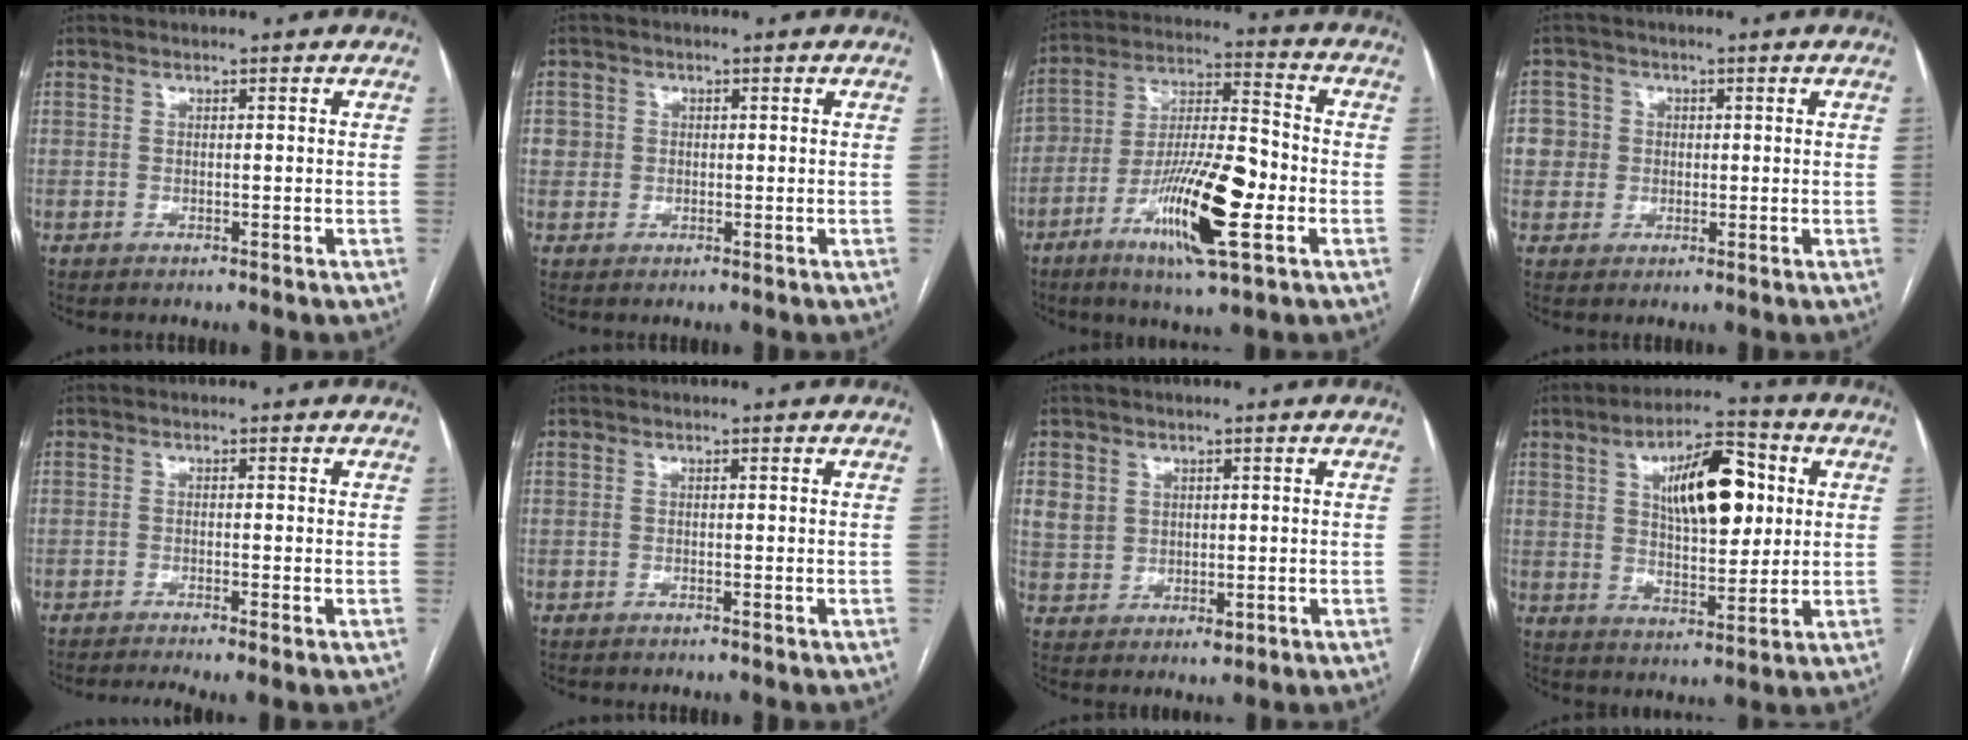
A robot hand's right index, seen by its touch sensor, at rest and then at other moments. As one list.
[{"total": 2.3, "force": [0.3, 2.3, 0.2], "torque": [0.009, 0.007, 0.004]}, {"total": 16.1, "force": [-5.9, 3.1, 14.6], "torque": [-0.271, -0.003, -0.100]}, {"total": 5.1, "force": [0.5, 5.1, 0.4], "torque": [-0.002, 0.016, 0.012]}, {"total": 5.1, "force": [-3.7, 0.2, 3.5], "torque": [-0.055, -0.005, -0.058]}, {"total": 0.0}, {"total": 5.4, "force": [1.5, 4.8, 1.9], "torque": [-0.036, 0.000, 0.040]}, {"total": 13.4, "force": [3.7, 5.1, 11.8], "torque": [-0.189, 0.018, 0.060]}]